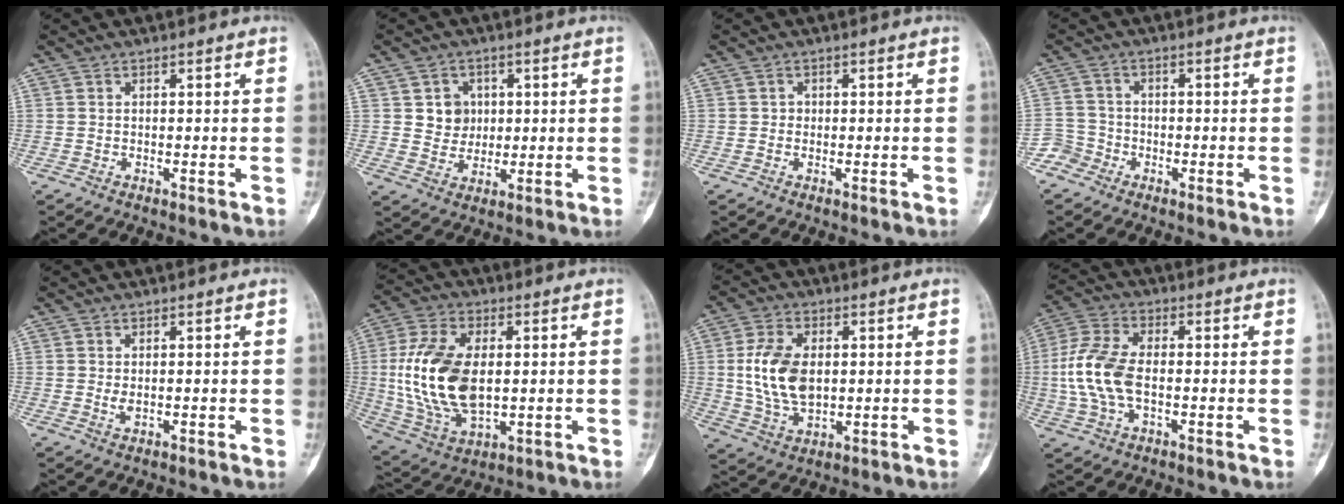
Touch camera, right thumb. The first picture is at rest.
{"total": 6.1, "force": [1.4, 5.4, 2.6], "torque": [-0.013, -0.004, 0.027]}
{"total": 0.7, "force": [0.0, 0.7, 0.2], "torque": [0.005, 0.004, -0.001]}
{"total": 3.7, "force": [-2.5, 2.8, -0.4], "torque": [0.023, 0.013, -0.058]}
{"total": 1.2, "force": [0.1, 0.6, 1.1], "torque": [-0.018, -0.004, 0.005]}
{"total": 18.2, "force": [0.6, 10.5, 14.8], "torque": [-0.297, -0.007, 0.023]}
{"total": 11.6, "force": [0.9, 7.2, 9.0], "torque": [-0.167, -0.006, 0.026]}
{"total": 11.2, "force": [-0.8, 6.1, 9.3], "torque": [-0.212, 0.016, -0.019]}